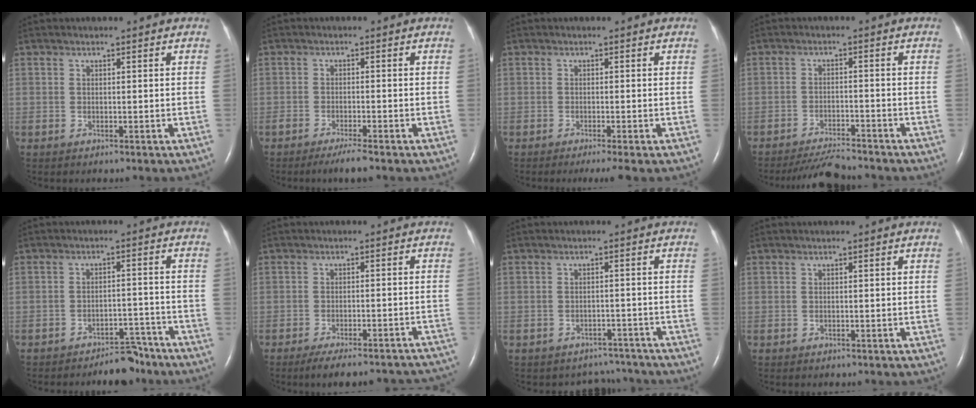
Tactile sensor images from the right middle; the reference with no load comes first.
{"total": 3.4, "force": [-2.6, 0.0, 2.1], "torque": [-0.040, -0.007, -0.047]}
{"total": 2.8, "force": [-2.1, -0.3, 1.9], "torque": [-0.027, -0.010, -0.032]}
{"total": 5.5, "force": [-5.3, 0.2, 1.3], "torque": [-0.026, -0.017, -0.092]}
{"total": 5.4, "force": [-5.0, 1.9, 1.1], "torque": [-0.006, 0.008, -0.074]}
{"total": 16.8, "force": [-15.2, 3.5, 6.2], "torque": [-0.066, 0.007, -0.181]}
{"total": 5.6, "force": [-4.9, 2.4, -0.7], "torque": [0.012, 0.022, -0.056]}
{"total": 0.0}